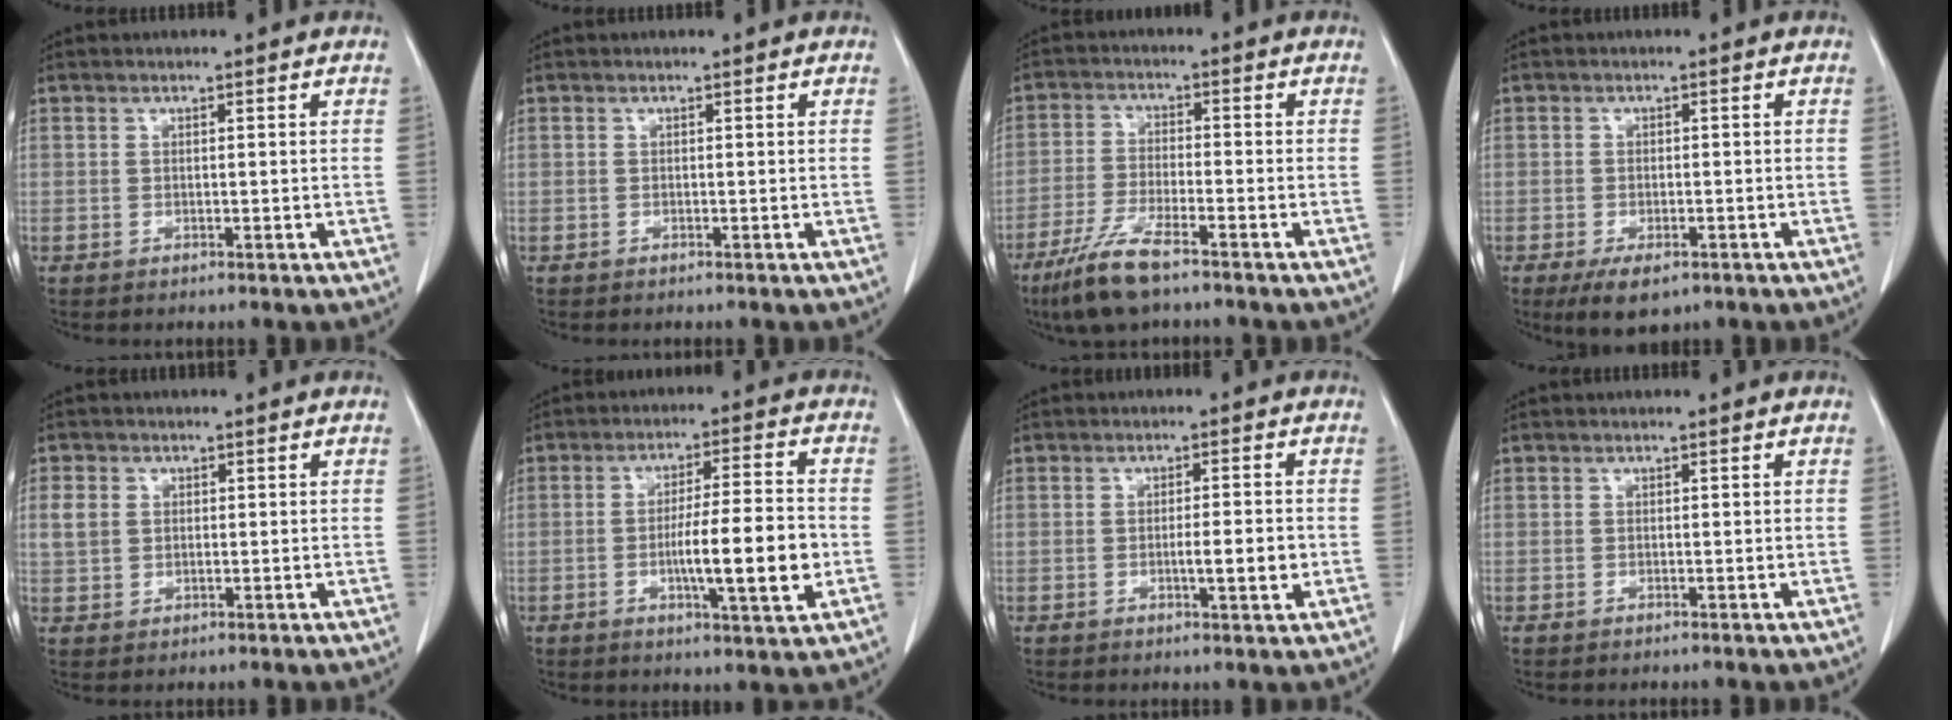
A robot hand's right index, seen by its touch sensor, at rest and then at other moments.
{"total": 0.0}
{"total": 8.3, "force": [-5.8, 1.1, 5.8], "torque": [-0.125, -0.021, -0.107]}
{"total": 5.0, "force": [-3.2, 2.3, 3.1], "torque": [-0.053, -0.006, -0.047]}
{"total": 3.3, "force": [0.8, 2.7, 1.7], "torque": [-0.038, 0.010, 0.019]}
{"total": 10.9, "force": [-2.3, 0.7, 10.7], "torque": [-0.171, -0.003, -0.039]}
{"total": 4.1, "force": [-0.8, 0.4, 4.0], "torque": [-0.064, -0.004, -0.010]}
{"total": 0.0}